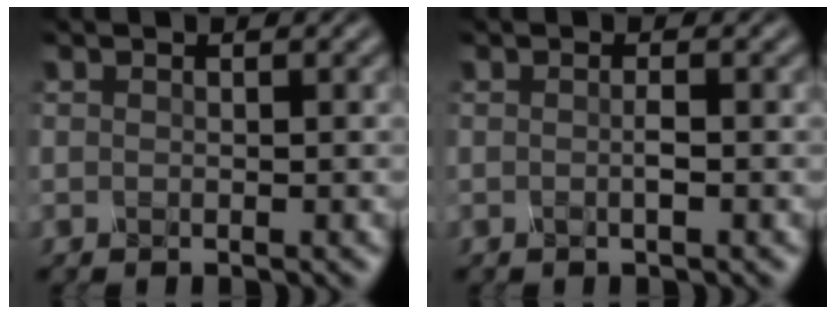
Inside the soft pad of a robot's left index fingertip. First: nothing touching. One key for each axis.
{"total": 0.5, "fx": -0.1, "fy": -0.4, "fz": 0.4, "tx": -0.018, "ty": 0.001, "tz": 0.003}